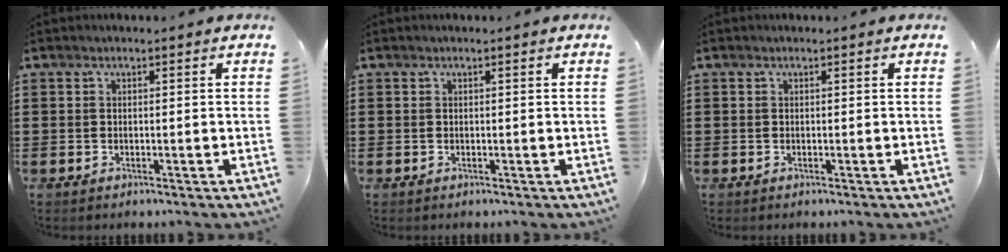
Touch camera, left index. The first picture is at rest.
{"total": 0.0}
{"total": 0.0}